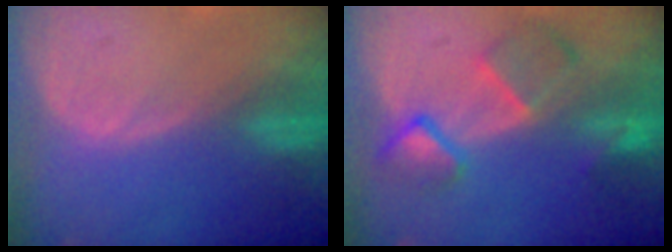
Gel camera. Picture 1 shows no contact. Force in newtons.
{"total": 7.3, "press": 6.6, "slide": 3.2}